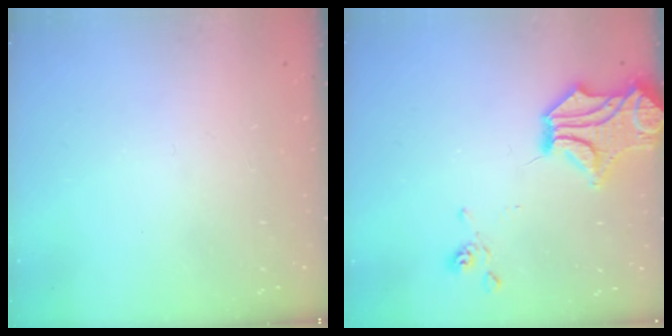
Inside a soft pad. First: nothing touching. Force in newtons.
{"total": 5.6, "press": 5.1, "slide": 2.5}